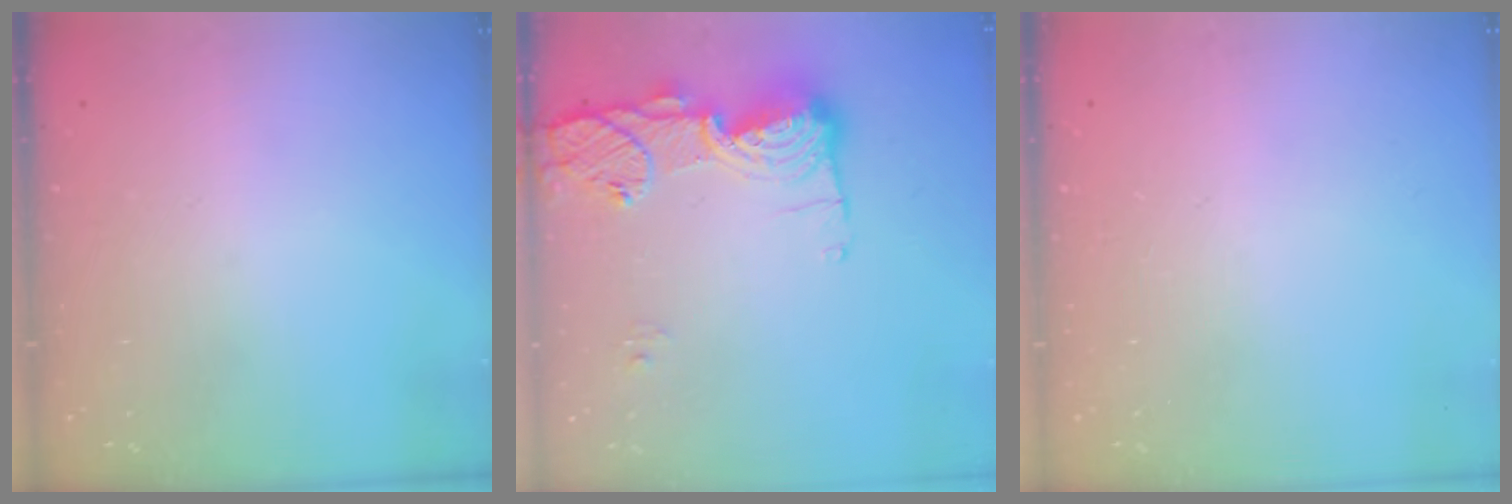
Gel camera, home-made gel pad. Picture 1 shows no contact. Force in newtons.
{"total": 14.2, "press": 14.2, "slide": 1.5}
{"total": 0.0}